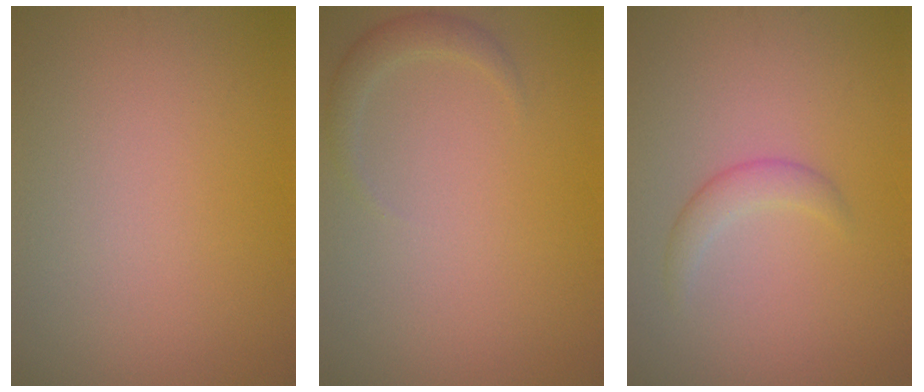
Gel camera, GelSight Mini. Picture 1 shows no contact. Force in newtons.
{"total": 1.6, "press": 1.6, "slide": 0.2}
{"total": 1.9, "press": 1.9, "slide": 0.1}